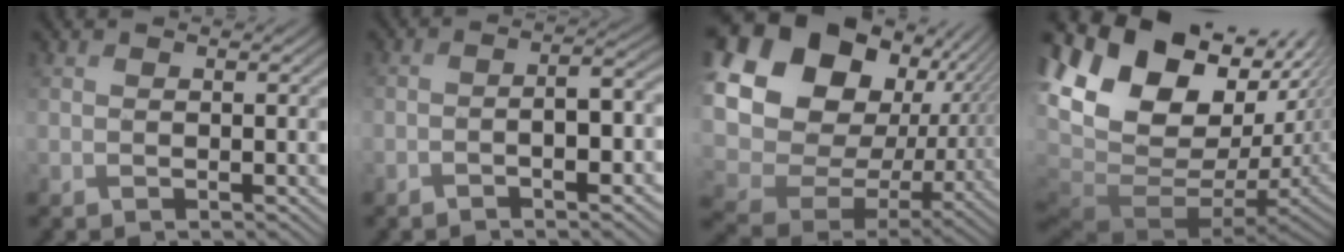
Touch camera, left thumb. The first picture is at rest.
{"total": 4.9, "force": [-2.4, 1.5, 4.0], "torque": [-0.059, 0.002, -0.040]}
{"total": 21.7, "force": [4.1, 17.1, 12.7], "torque": [-0.333, -0.003, 0.100]}
{"total": 15.8, "force": [1.6, 11.2, 11.0], "torque": [-0.225, -0.028, 0.075]}